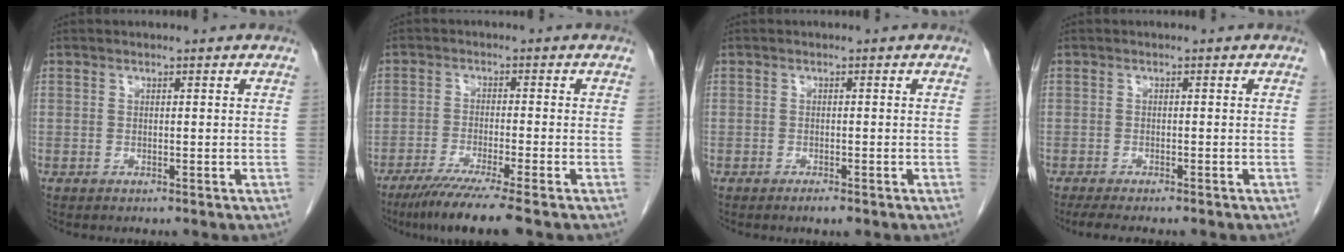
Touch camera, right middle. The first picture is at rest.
{"total": 8.2, "force": [-6.1, -1.1, 5.3], "torque": [-0.084, -0.026, -0.103]}
{"total": 1.2, "force": [-0.9, 0.2, 0.8], "torque": [-0.017, -0.003, -0.011]}
{"total": 6.3, "force": [-5.2, 1.3, 3.3], "torque": [-0.043, -0.011, -0.072]}